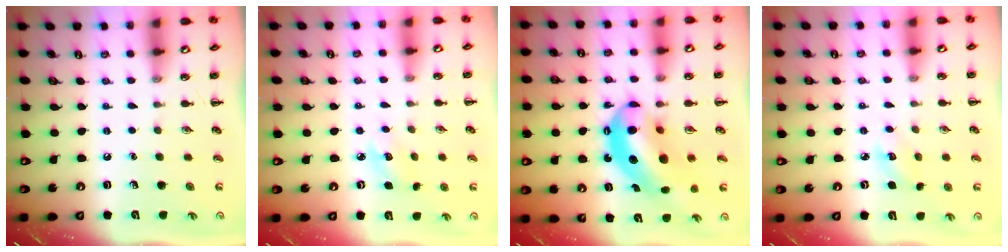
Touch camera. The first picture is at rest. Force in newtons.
{"total": 4.9, "press": 4.7, "slide": 1.4}
{"total": 15.0, "press": 14.4, "slide": 4.2}
{"total": 3.7, "press": 3.6, "slide": 1.0}